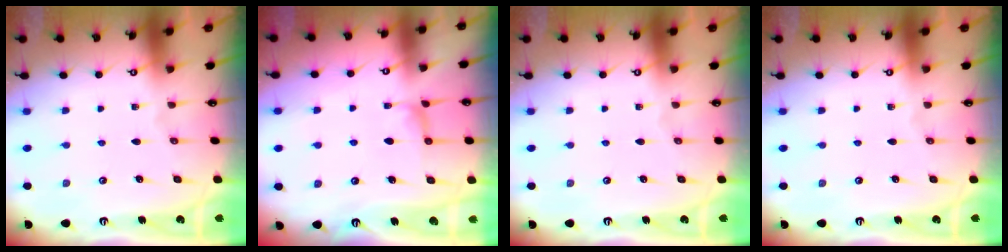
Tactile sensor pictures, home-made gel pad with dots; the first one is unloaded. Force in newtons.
{"total": 1.9, "press": 1.7, "slide": 0.8}
{"total": 0.0}
{"total": 0.0}